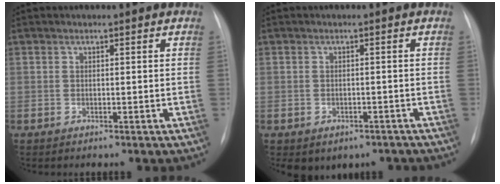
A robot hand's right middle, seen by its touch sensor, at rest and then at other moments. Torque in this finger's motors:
{"motor_torque": [0.94, -0.92, 0.17, 0.05]}